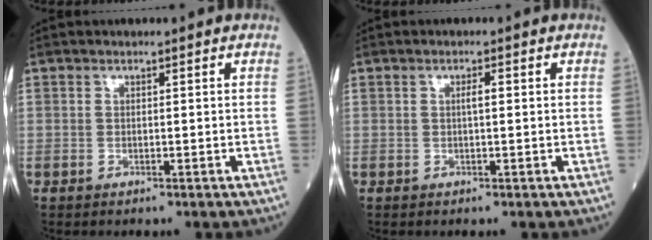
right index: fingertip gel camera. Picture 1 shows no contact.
{"total": 1.2, "force": [0.1, 0.1, 1.2], "torque": [-0.023, 0.003, 0.001]}